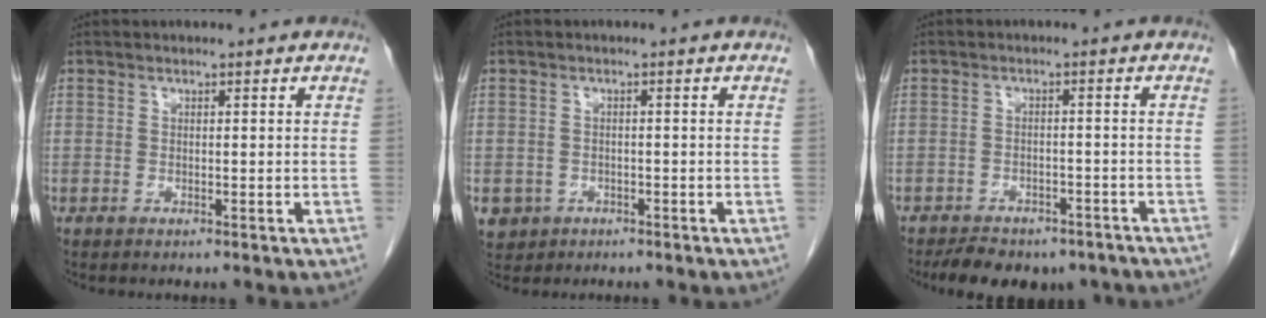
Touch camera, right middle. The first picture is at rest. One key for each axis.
{"total": 4.5, "fx": -2.2, "fy": 3.9, "fz": 0.7, "tx": -0.016, "ty": 0.004, "tz": -0.030}
{"total": 10.5, "fx": -8.4, "fy": 4.8, "fz": 4.1, "tx": -0.059, "ty": 0.000, "tz": -0.107}